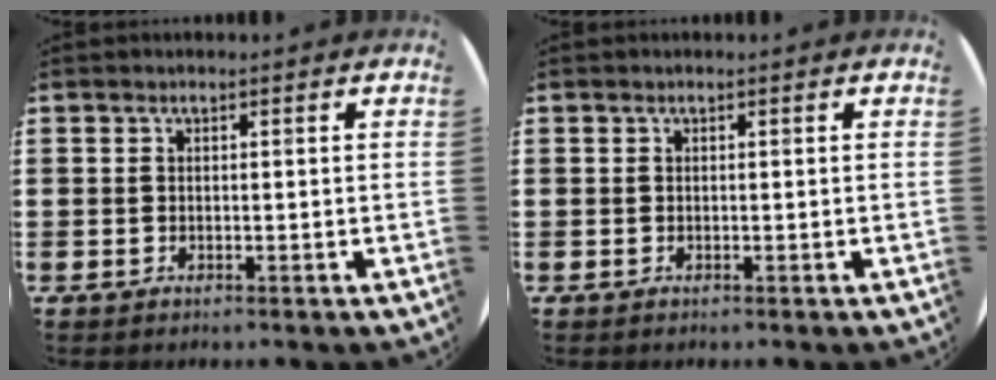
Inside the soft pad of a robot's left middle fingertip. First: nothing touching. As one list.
[{"total": 0.0}]